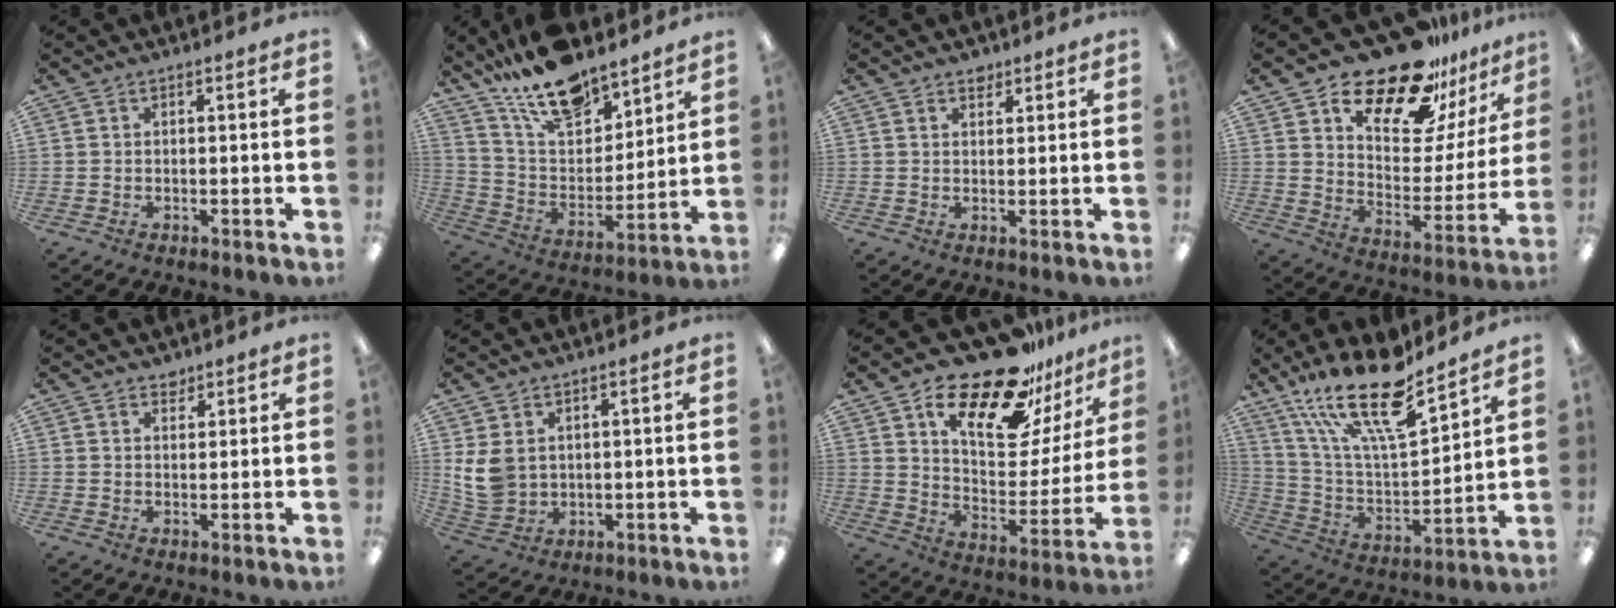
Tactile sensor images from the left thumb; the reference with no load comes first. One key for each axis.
{"total": 18.0, "fx": 14.3, "fy": 7.7, "fz": 7.8, "tx": -0.155, "ty": -0.086, "tz": 0.258}
{"total": 2.2, "fx": 1.9, "fy": 1.1, "fz": 0.4, "tx": 0.007, "ty": -0.011, "tz": 0.032}
{"total": 21.3, "fx": 17.2, "fy": 8.5, "fz": 9.1, "tx": -0.150, "ty": -0.120, "tz": 0.300}
{"total": 2.2, "fx": 2.0, "fy": 0.9, "fz": 0.1, "tx": 0.013, "ty": -0.015, "tz": 0.034}
{"total": 7.1, "fx": 2.7, "fy": 5.5, "fz": 3.6, "tx": -0.095, "ty": -0.002, "tz": 0.055}
{"total": 23.7, "fx": 17.6, "fy": 9.1, "fz": 13.1, "tx": -0.209, "ty": -0.111, "tz": 0.299}
{"total": 21.9, "fx": 16.0, "fy": 6.1, "fz": 13.6, "tx": -0.259, "ty": -0.105, "tz": 0.275}